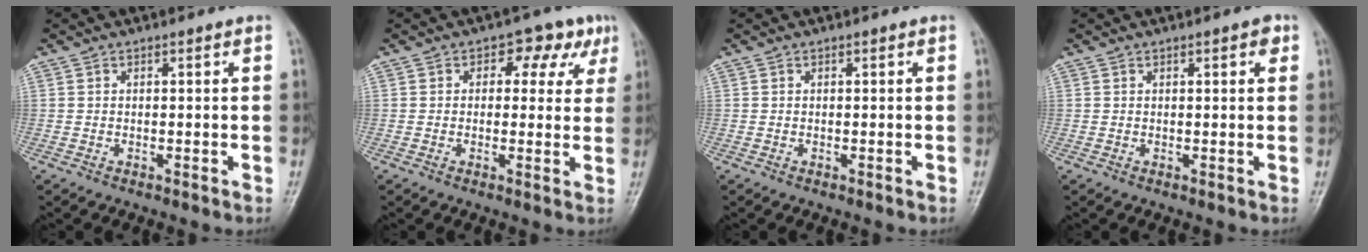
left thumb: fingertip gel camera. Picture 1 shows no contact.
{"total": 7.0, "force": [2.7, 4.8, 4.4], "torque": [-0.004, 0.000, 0.023]}
{"total": 0.0}
{"total": 2.0, "force": [0.9, 0.7, 1.6], "torque": [-0.017, 0.000, 0.009]}